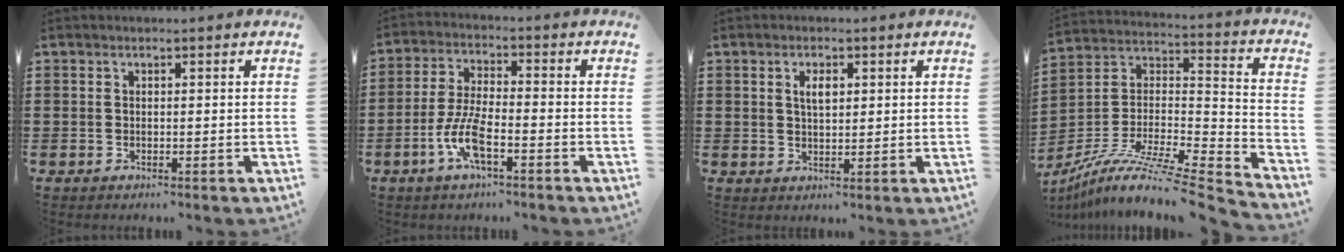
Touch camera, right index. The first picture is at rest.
{"total": 7.3, "force": [-3.2, 1.9, 6.3], "torque": [-0.148, -0.014, -0.065]}
{"total": 2.6, "force": [0.8, 1.2, 2.2], "torque": [-0.039, 0.003, 0.011]}
{"total": 8.9, "force": [-6.9, 0.6, 5.5], "torque": [-0.103, -0.013, -0.140]}